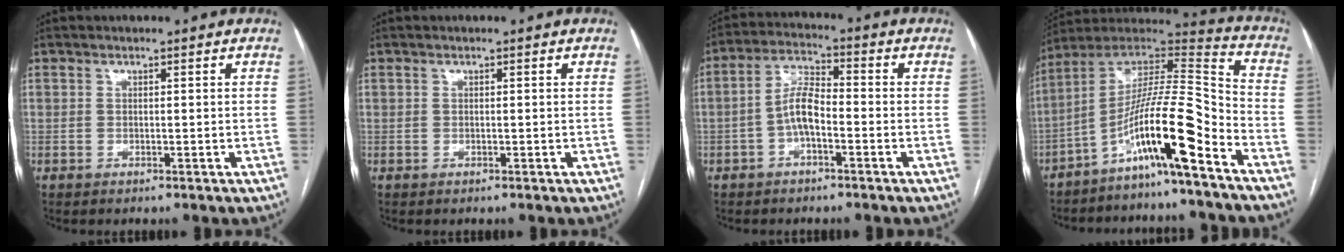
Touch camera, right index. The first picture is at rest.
{"total": 0.0}
{"total": 6.2, "force": [-1.8, 2.2, 5.5], "torque": [-0.112, 0.018, -0.037]}
{"total": 15.2, "force": [-8.4, -0.1, 12.6], "torque": [-0.232, 0.018, -0.149]}